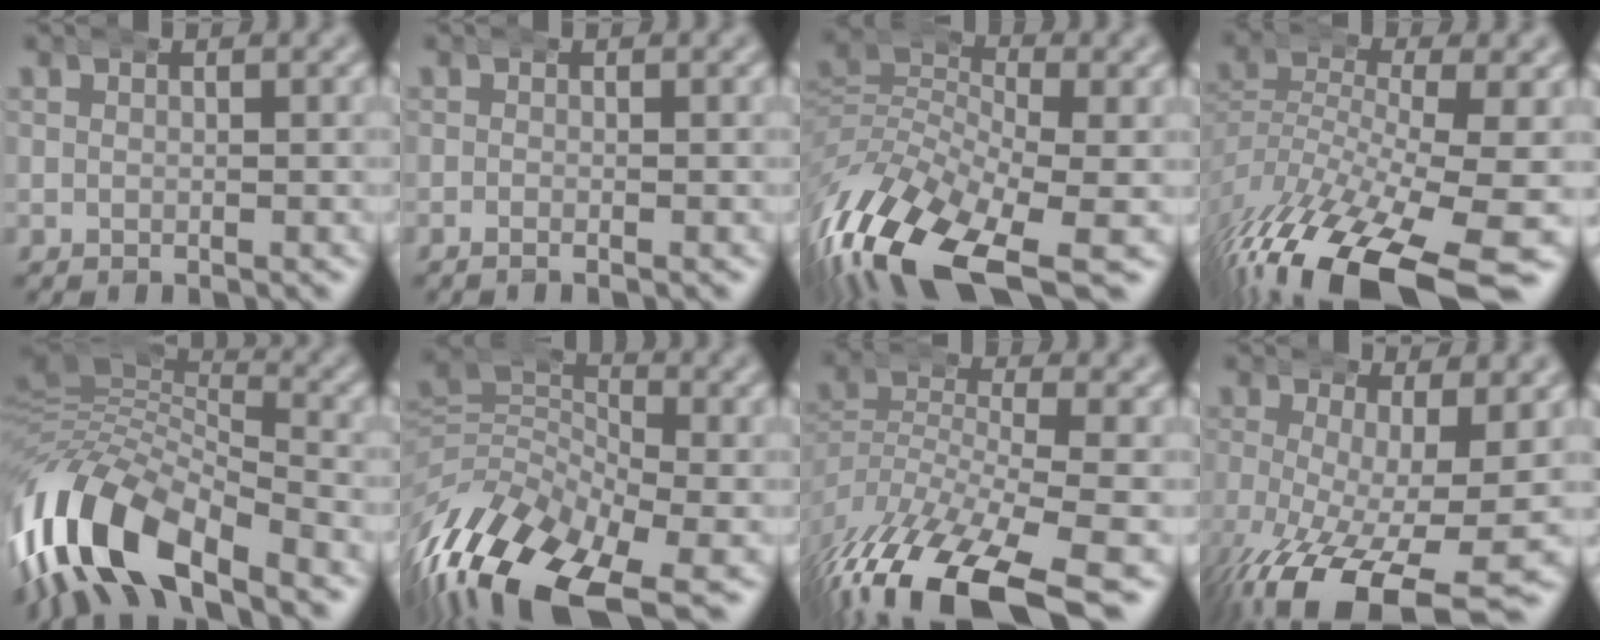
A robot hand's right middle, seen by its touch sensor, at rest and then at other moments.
{"total": 0.5, "force": [-0.4, -0.1, 0.3], "torque": [-0.002, 0.001, -0.012]}
{"total": 11.1, "force": [-4.8, 6.4, 7.7], "torque": [-0.177, -0.049, -0.063]}
{"total": 11.1, "force": [-7.7, 3.3, 7.3], "torque": [-0.151, -0.049, -0.101]}
{"total": 11.1, "force": [-3.9, 6.8, 7.8], "torque": [-0.176, -0.037, -0.059]}
{"total": 13.4, "force": [-5.6, 8.6, 8.5], "torque": [-0.193, -0.059, -0.073]}
{"total": 9.8, "force": [-6.9, 3.2, 6.2], "torque": [-0.135, -0.043, -0.093]}
{"total": 9.8, "force": [-5.2, 3.7, 7.5], "torque": [-0.157, -0.067, -0.049]}